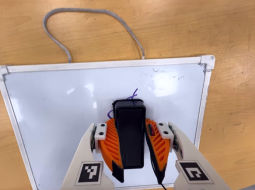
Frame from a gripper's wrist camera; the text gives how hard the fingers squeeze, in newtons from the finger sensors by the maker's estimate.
{"total": 12.8, "left": 12.6, "right": 13.0}